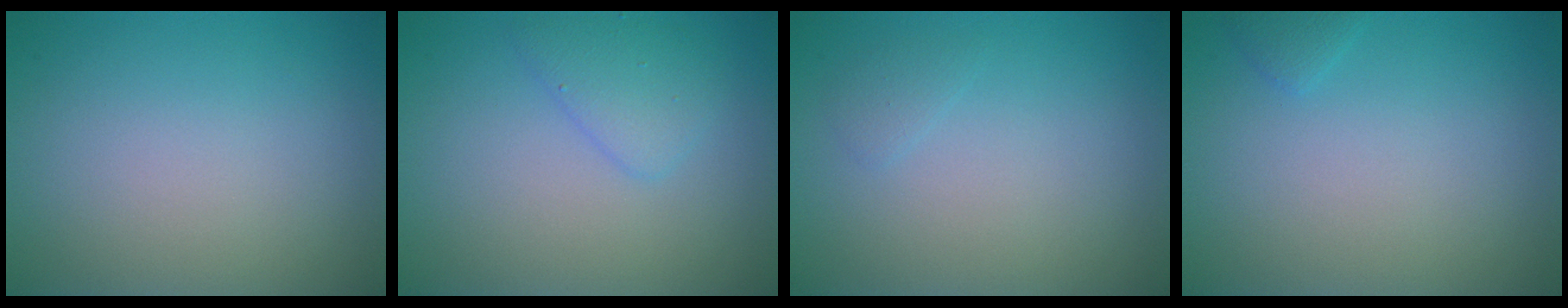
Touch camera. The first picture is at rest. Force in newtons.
{"total": 2.1, "press": 2.1, "slide": 0.2}
{"total": 0.7, "press": 0.7, "slide": 0.0}
{"total": 0.7, "press": 0.7, "slide": 0.1}